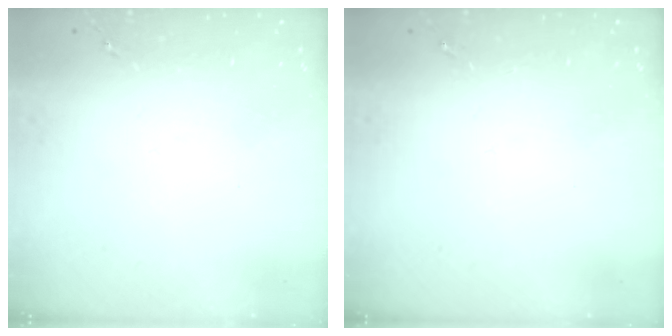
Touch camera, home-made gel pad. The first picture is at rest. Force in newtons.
{"total": 0.0}